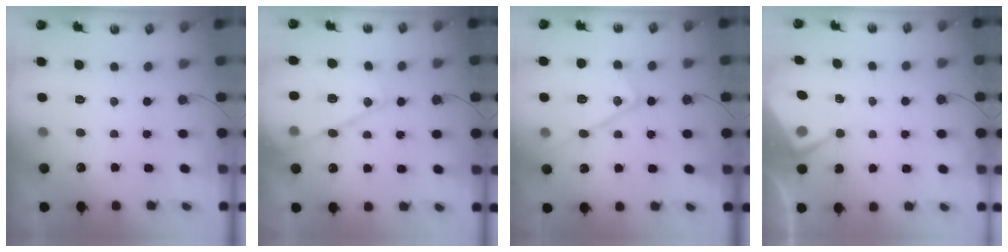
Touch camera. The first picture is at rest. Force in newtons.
{"total": 16.1, "press": 16.0, "slide": 1.6}
{"total": 16.5, "press": 16.4, "slide": 1.2}
{"total": 5.3, "press": 5.3, "slide": 0.6}